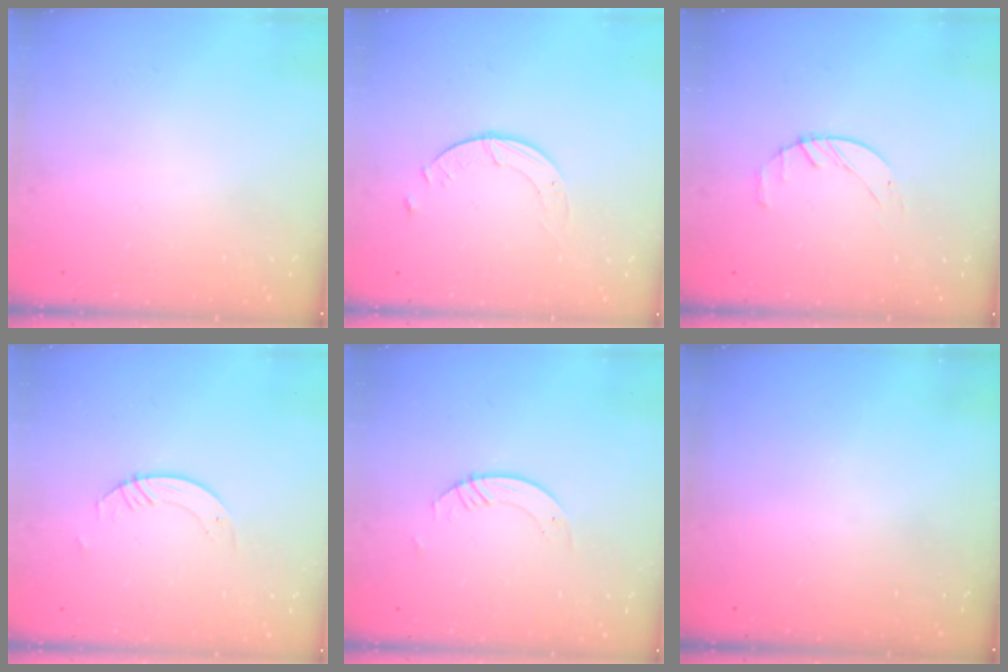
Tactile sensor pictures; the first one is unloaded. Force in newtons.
{"total": 1.8, "press": 1.8, "slide": 0.2}
{"total": 2.5, "press": 2.5, "slide": 0.4}
{"total": 2.2, "press": 2.2, "slide": 0.2}
{"total": 2.2, "press": 2.2, "slide": 0.2}
{"total": 0.0}